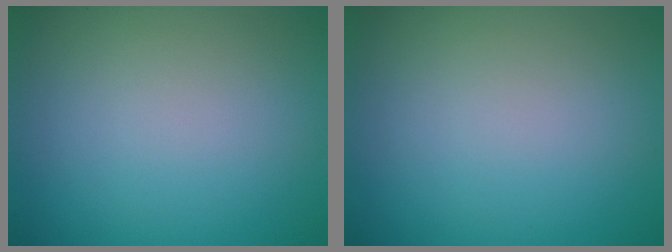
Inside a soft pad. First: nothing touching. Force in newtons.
{"total": 0.0}